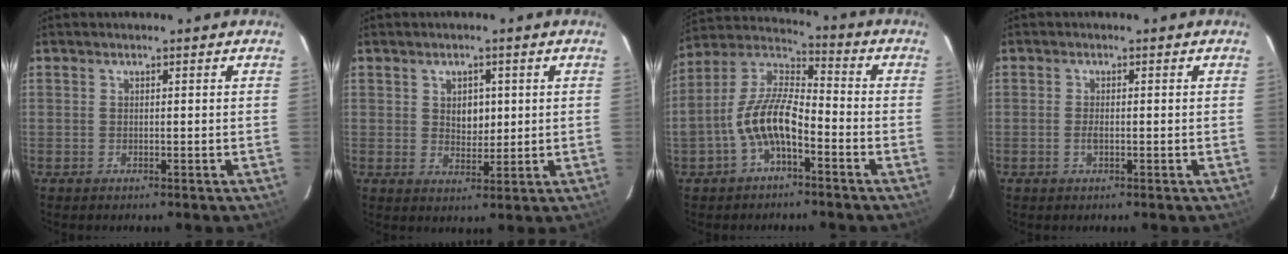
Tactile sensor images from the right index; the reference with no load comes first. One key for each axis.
{"total": 4.1, "fx": 0.9, "fy": 3.1, "fz": 2.6, "tx": -0.037, "ty": 0.004, "tz": 0.017}
{"total": 11.5, "fx": -4.5, "fy": 4.7, "fz": 9.5, "tx": -0.199, "ty": 0.014, "tz": -0.085}
{"total": 1.5, "fx": -0.4, "fy": 0.7, "fz": 1.3, "tx": -0.028, "ty": -0.001, "tz": -0.007}